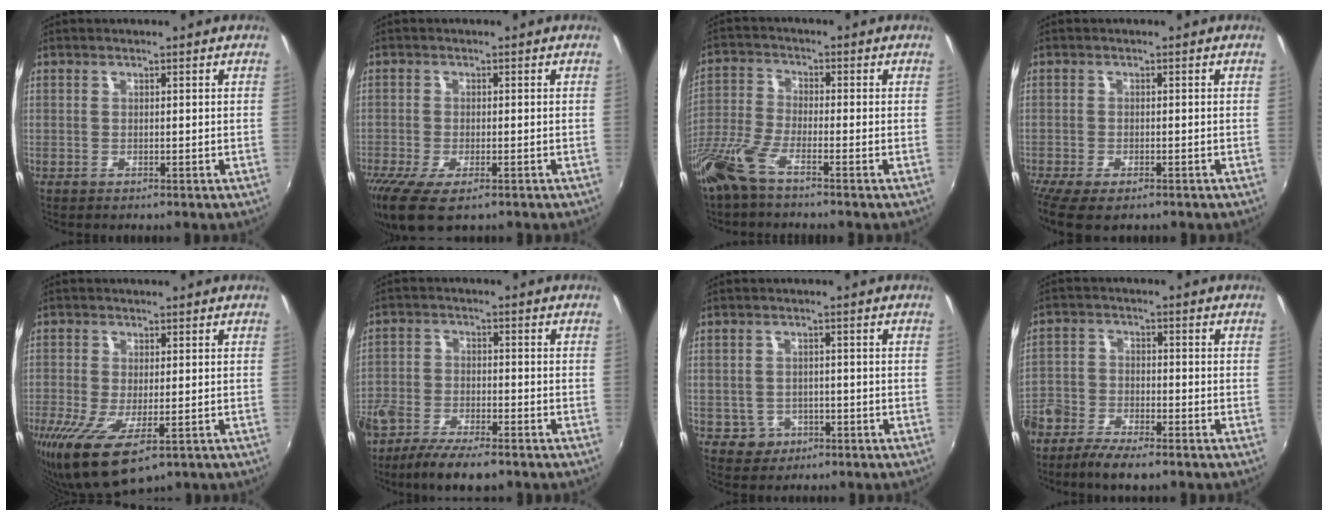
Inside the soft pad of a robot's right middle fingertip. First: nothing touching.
{"total": 9.2, "force": [-5.8, 3.1, 6.5], "torque": [-0.146, -0.040, -0.098]}
{"total": 8.6, "force": [-6.3, 1.6, 5.6], "torque": [-0.126, -0.016, -0.131]}
{"total": 5.7, "force": [-4.2, 1.8, 3.5], "torque": [-0.083, -0.028, -0.068]}
{"total": 10.0, "force": [-4.5, 3.8, 8.1], "torque": [-0.168, -0.043, -0.069]}
{"total": 9.9, "force": [-7.3, 3.3, 5.7], "torque": [-0.139, -0.024, -0.142]}
{"total": 4.3, "force": [-1.6, 3.8, 0.9], "torque": [-0.032, 0.006, -0.016]}
{"total": 8.5, "force": [-6.0, 3.8, 4.7], "torque": [-0.125, -0.011, -0.125]}